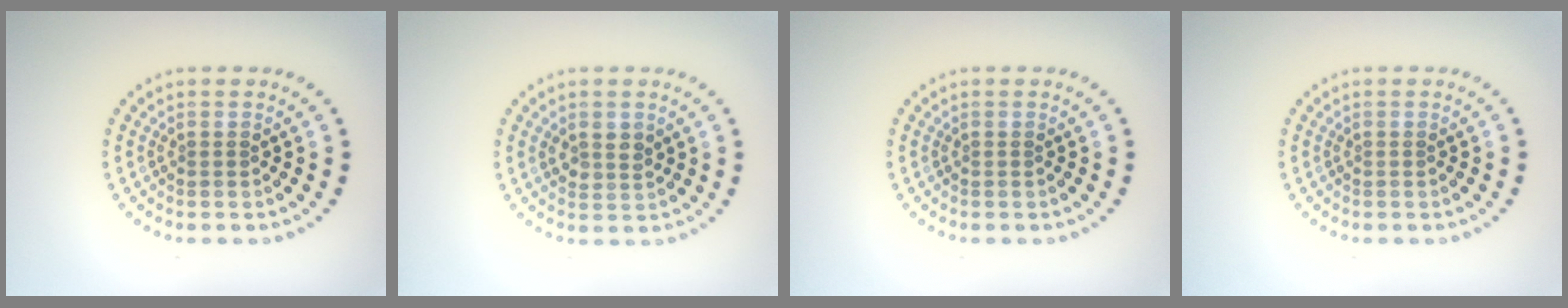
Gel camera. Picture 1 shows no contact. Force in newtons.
{"total": 1.8, "press": 1.7, "slide": 0.6}
{"total": 0.0}
{"total": 0.0}